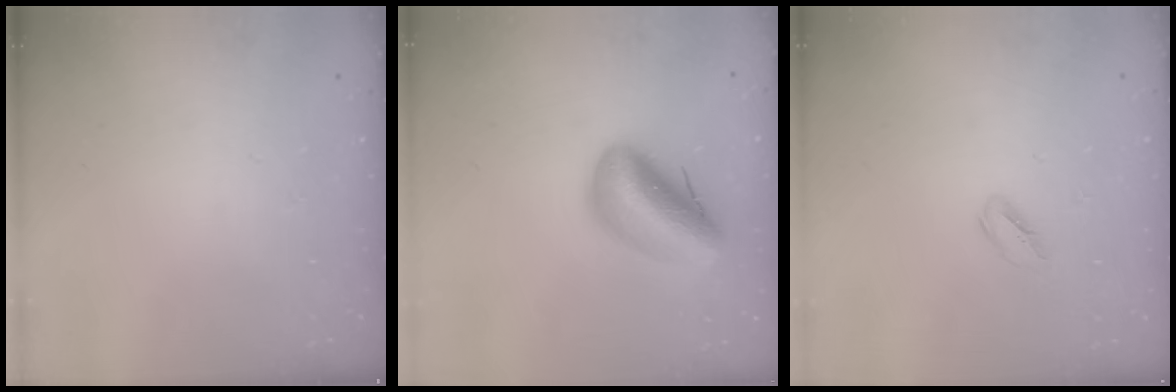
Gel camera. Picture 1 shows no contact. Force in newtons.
{"total": 13.6, "press": 13.0, "slide": 4.1}
{"total": 2.2, "press": 2.1, "slide": 0.6}